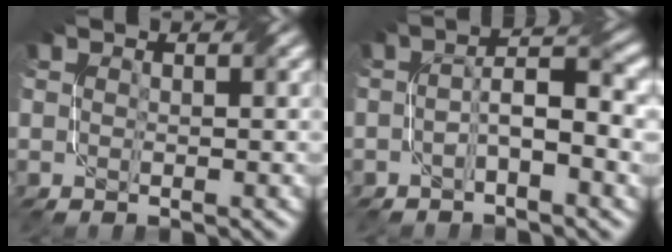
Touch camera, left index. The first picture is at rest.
{"total": 4.5, "force": [-1.2, 1.3, 4.1], "torque": [-0.074, 0.013, -0.025]}